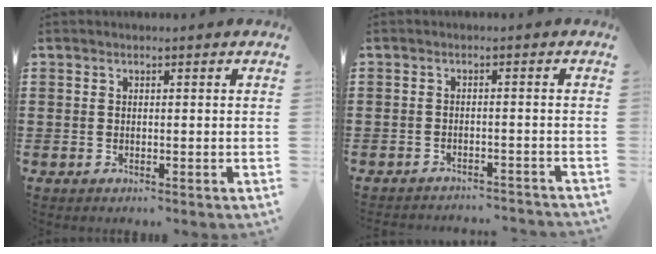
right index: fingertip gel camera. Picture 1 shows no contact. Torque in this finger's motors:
{"motor_torque": [-2.14, 0.00, -1.05, -0.21]}